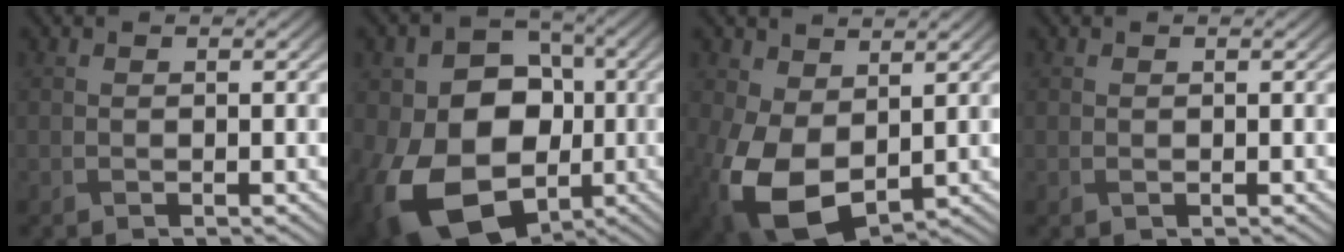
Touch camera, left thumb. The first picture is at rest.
{"total": 18.6, "force": [-4.7, 14.1, 11.1], "torque": [-0.215, -0.040, -0.077]}
{"total": 10.5, "force": [-0.5, 6.9, 7.8], "torque": [-0.203, -0.024, -0.002]}
{"total": 0.0}